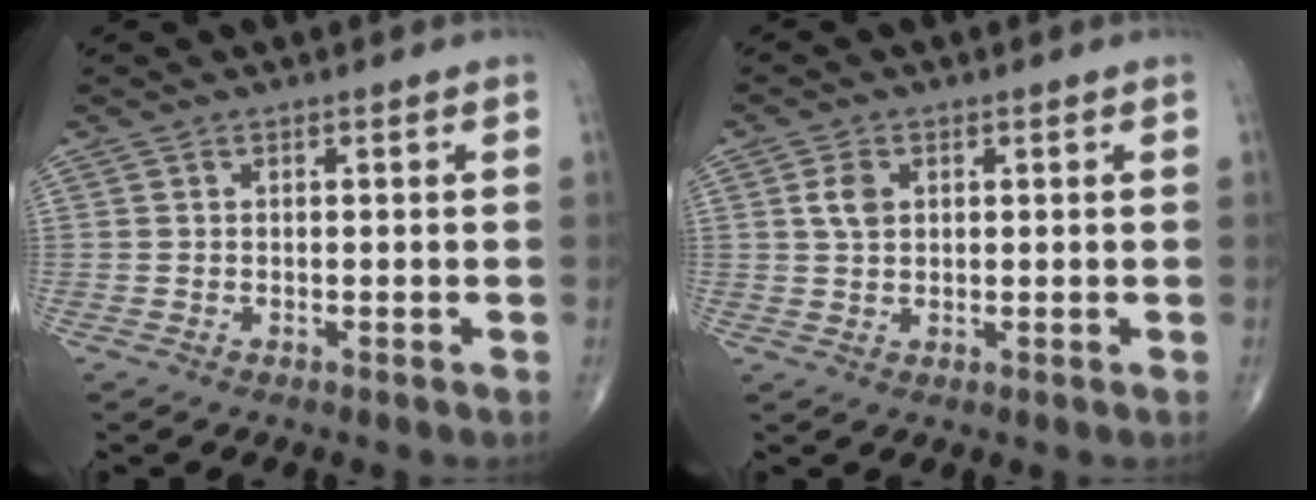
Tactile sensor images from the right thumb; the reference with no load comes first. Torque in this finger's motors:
{"motor_torque": [-0.06, 0.06, 0.19, -0.07, 0.11]}